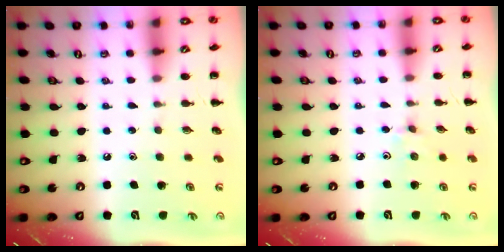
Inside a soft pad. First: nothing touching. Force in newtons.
{"total": 1.7, "press": 1.6, "slide": 0.6}